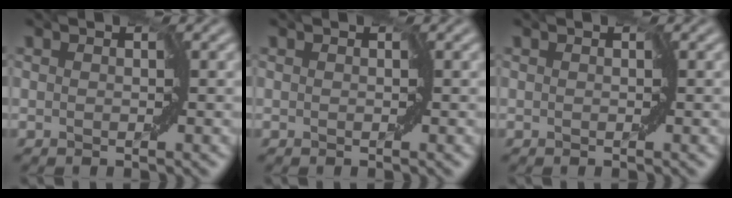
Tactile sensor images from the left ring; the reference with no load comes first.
{"total": 0.0}
{"total": 0.0}